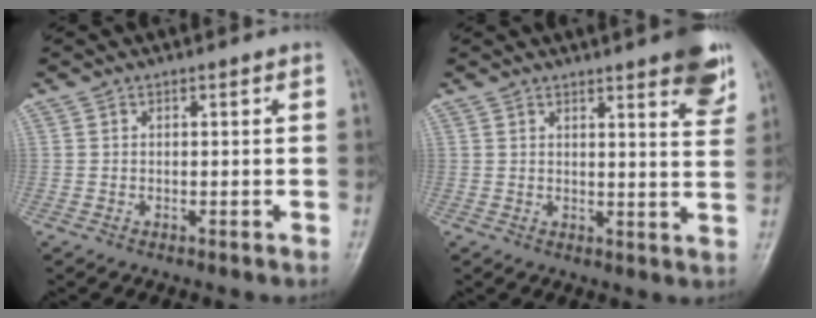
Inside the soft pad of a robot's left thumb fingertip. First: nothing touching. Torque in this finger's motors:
{"motor_torque": [1.09, 0.55, 0.61, -0.70, 0.01]}